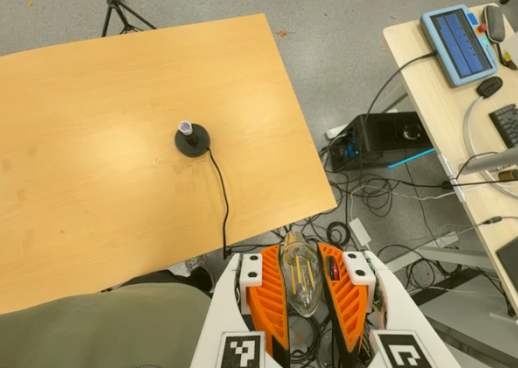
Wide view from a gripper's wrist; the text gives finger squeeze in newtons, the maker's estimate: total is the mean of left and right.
{"total": 20.0, "left": 21.8, "right": 18.2}